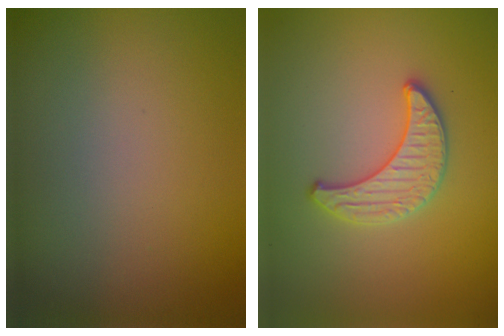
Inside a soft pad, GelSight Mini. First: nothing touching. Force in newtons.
{"total": 2.4, "press": 2.4, "slide": 0.1}